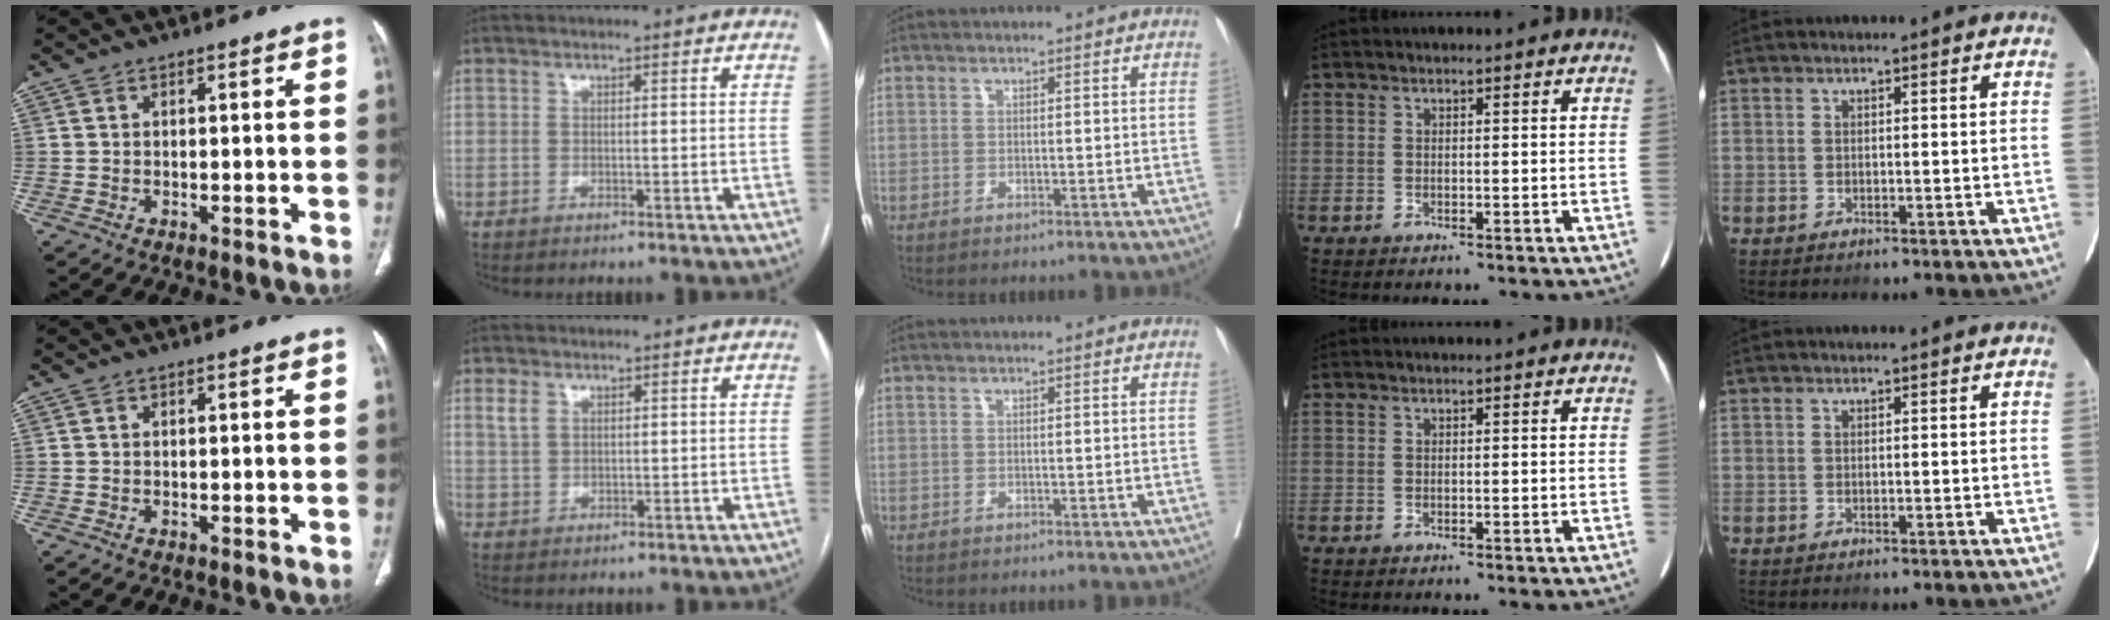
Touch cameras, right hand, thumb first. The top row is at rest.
{"index": {"total": 2.3, "force": [1.2, 1.5, 1.2], "torque": [-0.034, 0.010, 0.030]}}